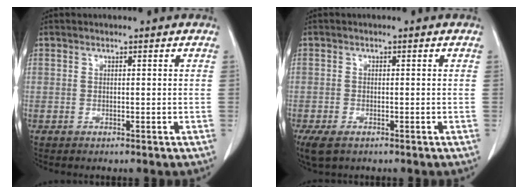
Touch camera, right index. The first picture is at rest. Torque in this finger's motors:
{"motor_torque": [0.49, -0.34, 0.16, 0.02]}